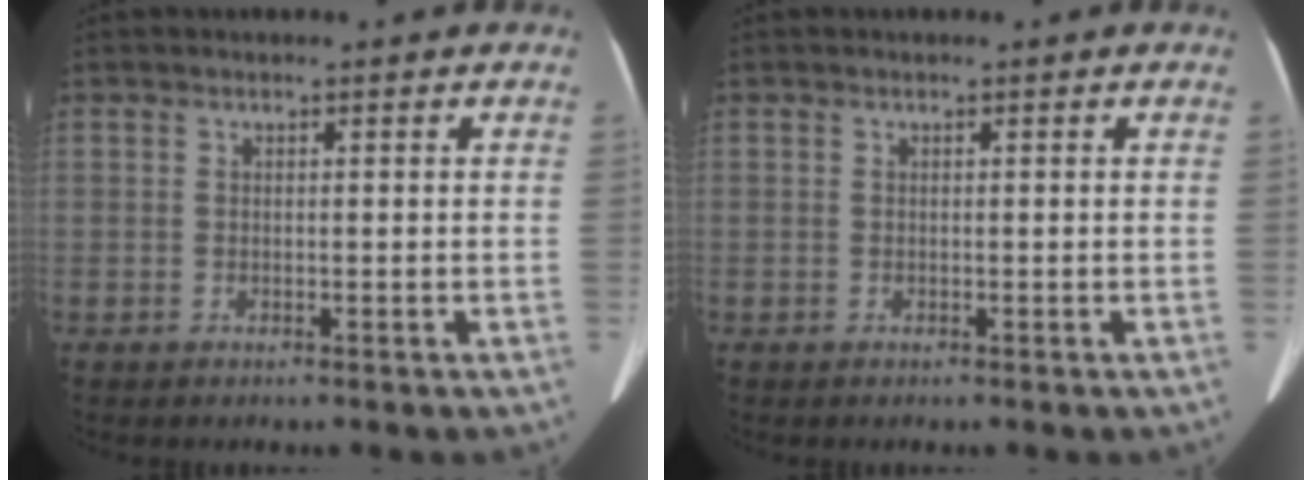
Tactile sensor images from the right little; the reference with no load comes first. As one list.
[{"total": 0.0}]